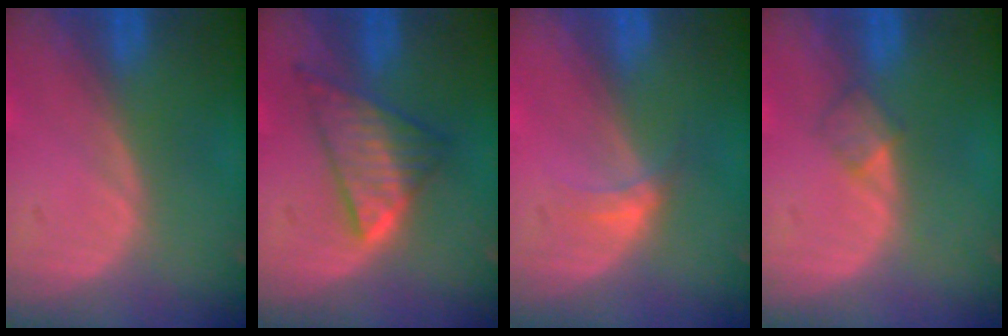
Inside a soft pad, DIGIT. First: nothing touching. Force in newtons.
{"total": 6.4, "press": 6.4, "slide": 0.1}
{"total": 2.3, "press": 1.9, "slide": 1.3}
{"total": 2.0, "press": 2.0, "slide": 0.2}